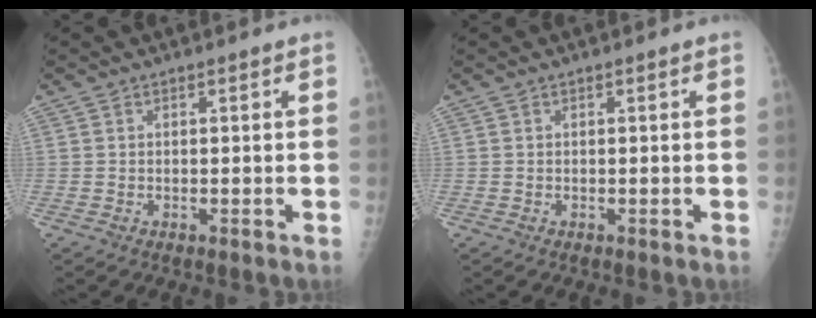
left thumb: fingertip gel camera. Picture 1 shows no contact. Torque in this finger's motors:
{"motor_torque": [-0.32, -0.18, 0.03, 0.10, 0.00]}